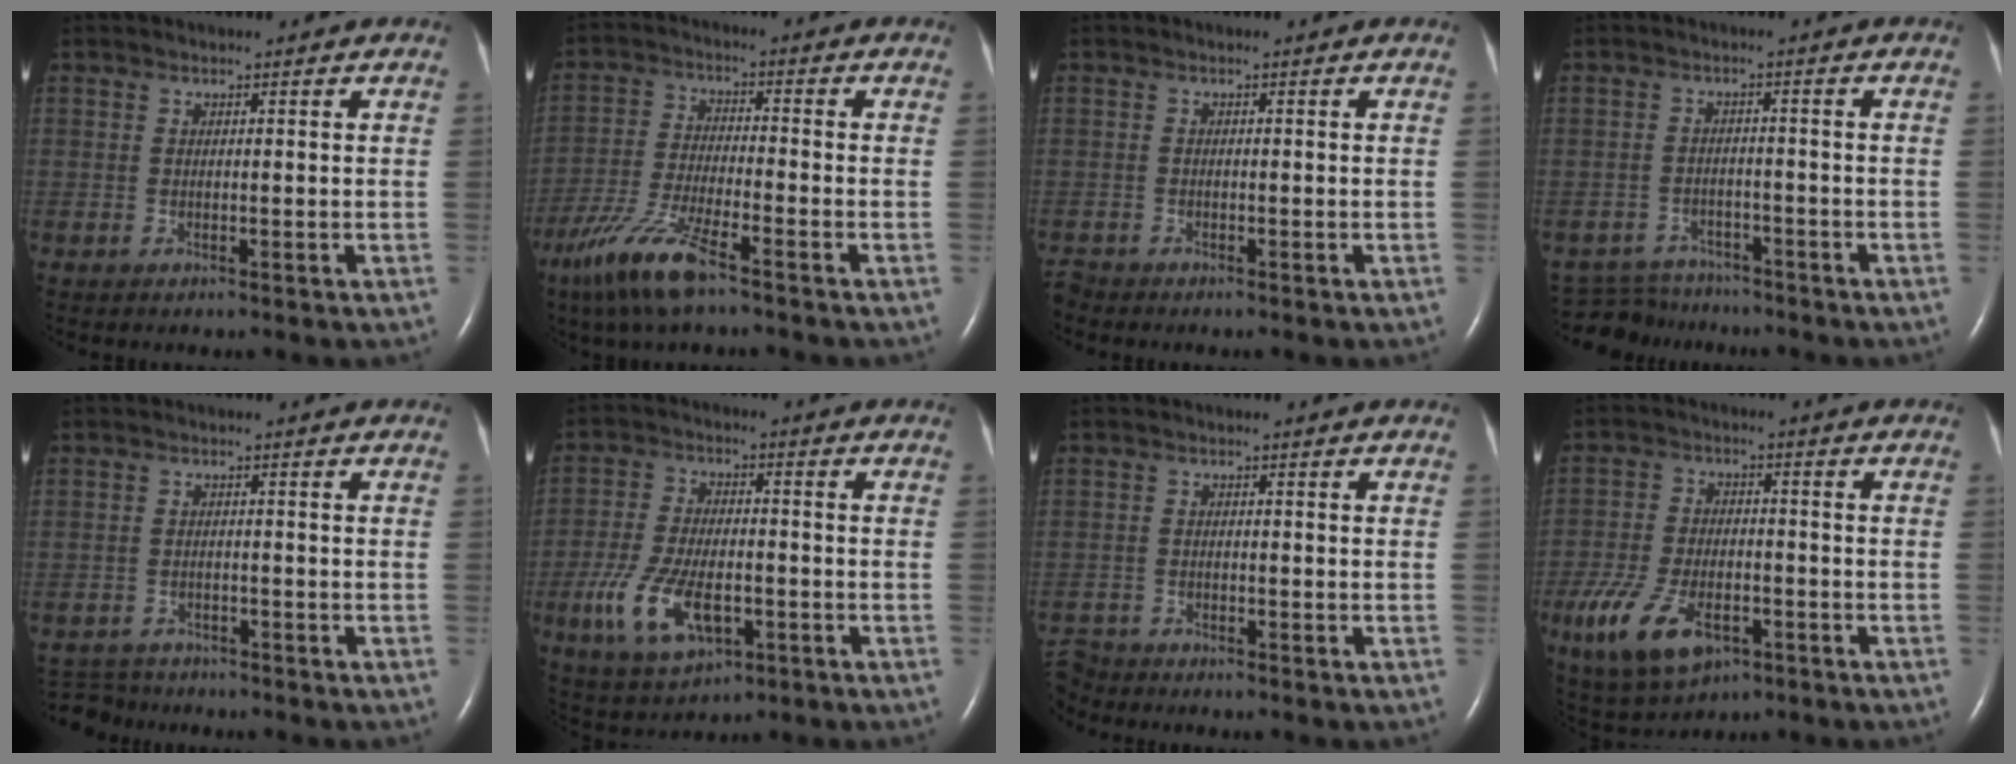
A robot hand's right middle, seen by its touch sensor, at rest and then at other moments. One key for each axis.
{"total": 9.3, "fx": -6.3, "fy": 1.1, "fz": 6.8, "tx": -0.152, "ty": -0.023, "tz": -0.123}
{"total": 1.2, "fx": -1.1, "fy": 0.0, "fz": -0.2, "tx": 0.005, "ty": -0.007, "tz": -0.021}
{"total": 6.4, "fx": -6.0, "fy": 2.1, "fz": -0.3, "tx": 0.003, "ty": 0.002, "tz": -0.097}
{"total": 4.3, "fx": -4.1, "fy": 1.3, "fz": -0.6, "tx": 0.005, "ty": -0.008, "tz": -0.070}
{"total": 10.9, "fx": -3.9, "fy": 5.0, "fz": 8.9, "tx": -0.193, "ty": -0.005, "tz": -0.061}
{"total": 3.5, "fx": -3.4, "fy": 0.7, "fz": -0.5, "tx": 0.010, "ty": -0.012, "tz": -0.065}
{"total": 10.9, "fx": -5.2, "fy": 5.5, "fz": 7.9, "tx": -0.168, "ty": -0.009, "tz": -0.085}